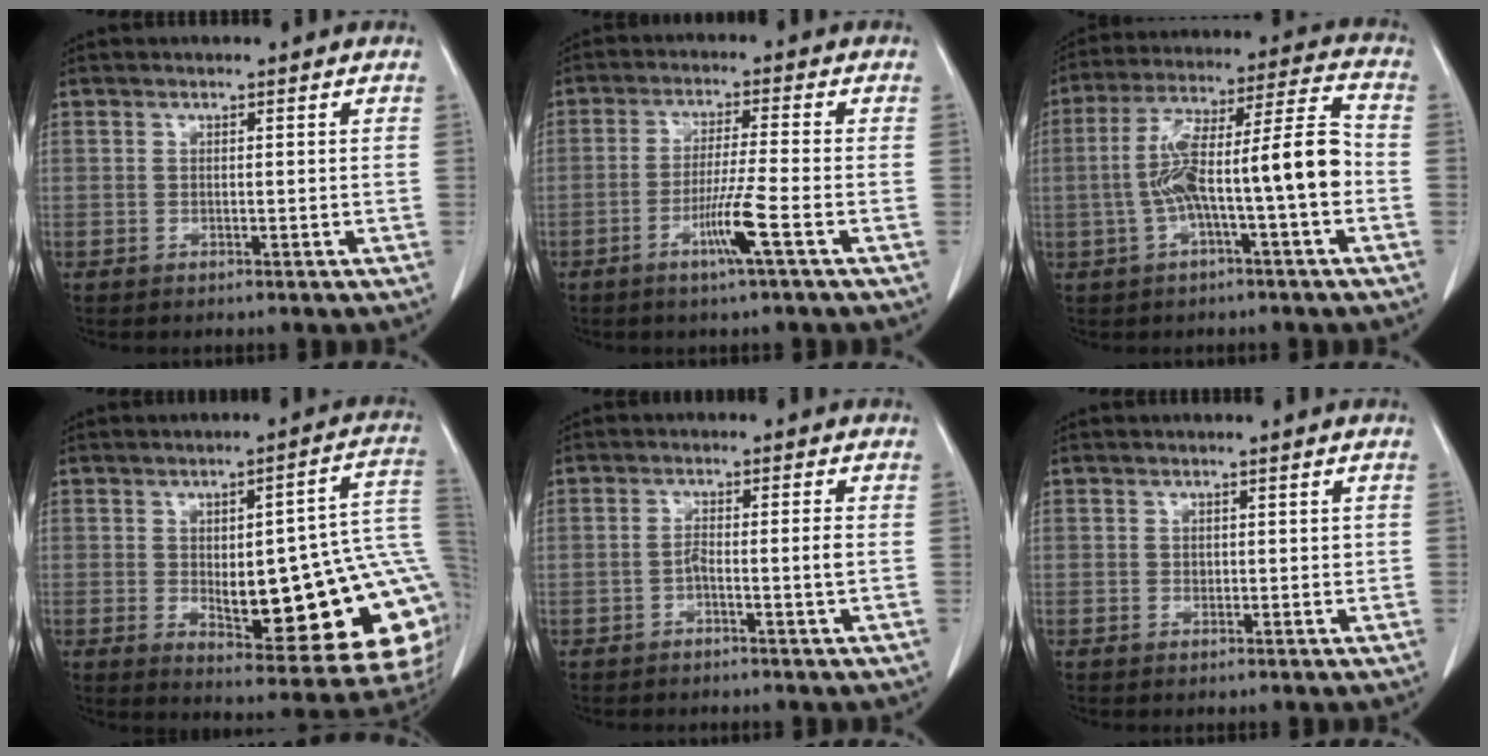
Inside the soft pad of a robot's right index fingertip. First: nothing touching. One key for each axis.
{"total": 6.4, "fx": -2.8, "fy": -1.0, "fz": 5.6, "tx": -0.107, "ty": -0.012, "tz": -0.057}
{"total": 14.1, "fx": -2.6, "fy": 1.3, "fz": 13.8, "tx": -0.244, "ty": 0.038, "tz": -0.042}
{"total": 22.8, "fx": -1.7, "fy": 5.9, "fz": 22.0, "tx": -0.203, "ty": 0.018, "tz": -0.002}
{"total": 2.8, "fx": -1.0, "fy": -0.1, "fz": 2.6, "tx": -0.045, "ty": 0.005, "tz": -0.018}
{"total": 1.0, "fx": 0.2, "fy": 0.8, "fz": 0.6, "tx": -0.007, "ty": 0.000, "tz": 0.003}